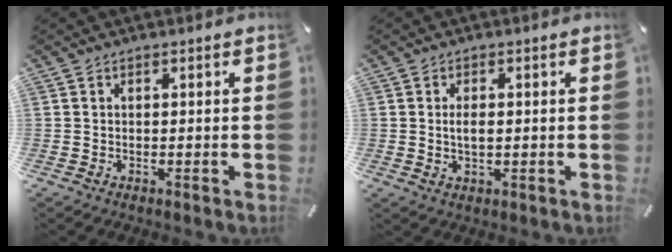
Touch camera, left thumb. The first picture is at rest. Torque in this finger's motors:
{"motor_torque": [-0.19, -0.27, -0.09, -0.02, 0.08]}